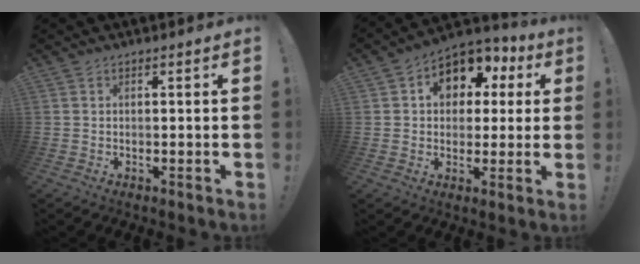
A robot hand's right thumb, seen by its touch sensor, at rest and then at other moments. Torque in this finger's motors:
{"motor_torque": [1.24, 2.12, 0.60, -0.30, 0.00]}